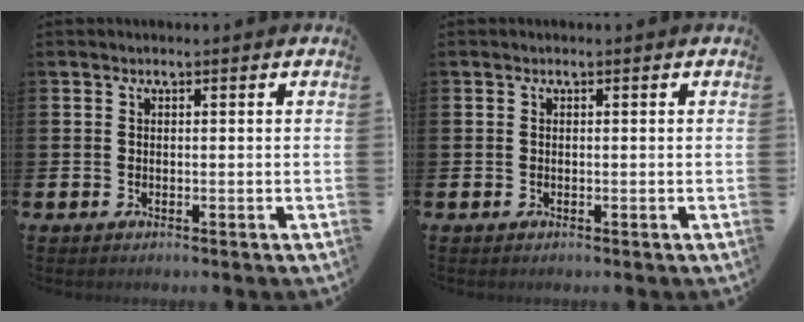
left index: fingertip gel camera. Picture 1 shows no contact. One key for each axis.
{"total": 0.0}